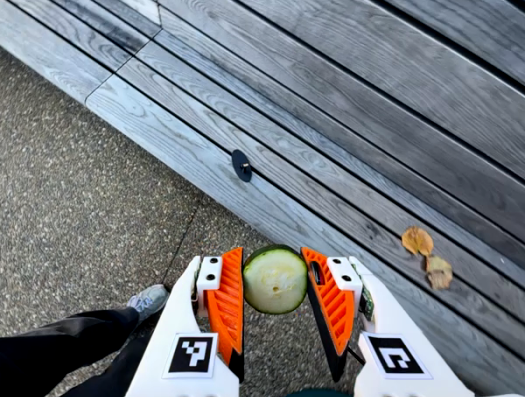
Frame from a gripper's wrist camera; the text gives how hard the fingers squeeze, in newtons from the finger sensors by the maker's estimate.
{"total": 11.4, "left": 11.6, "right": 11.2}